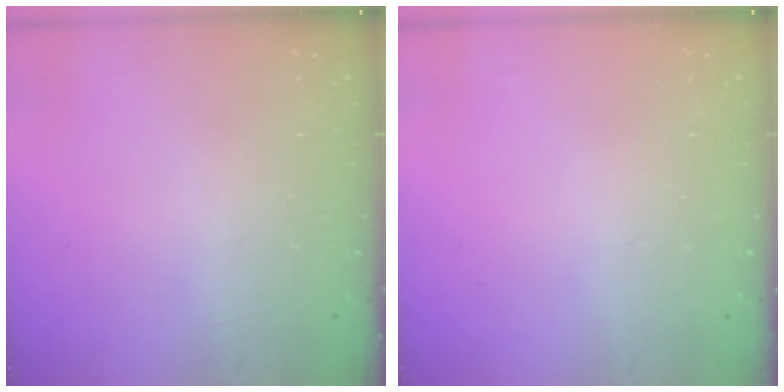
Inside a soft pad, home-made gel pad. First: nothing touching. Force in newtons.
{"total": 0.0}